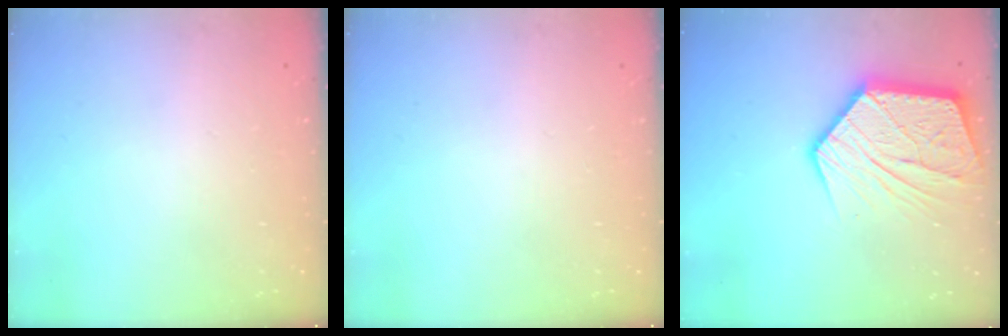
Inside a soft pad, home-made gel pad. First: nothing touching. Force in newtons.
{"total": 0.0}
{"total": 18.8, "press": 18.7, "slide": 1.8}